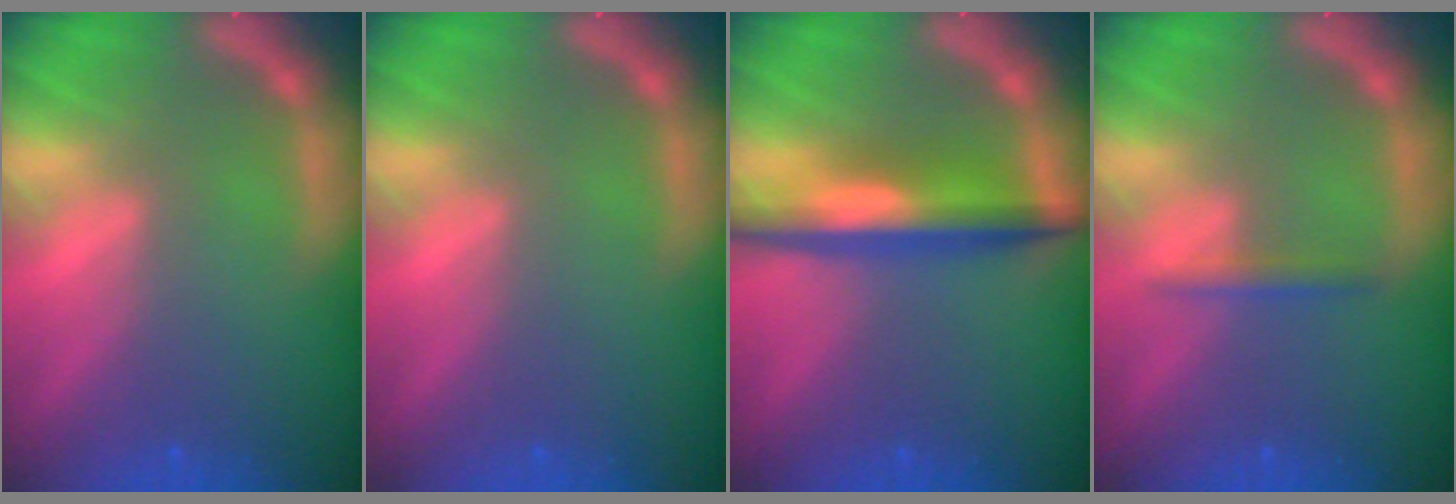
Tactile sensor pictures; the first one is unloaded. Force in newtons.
{"total": 0.0}
{"total": 6.0}
{"total": 1.4}